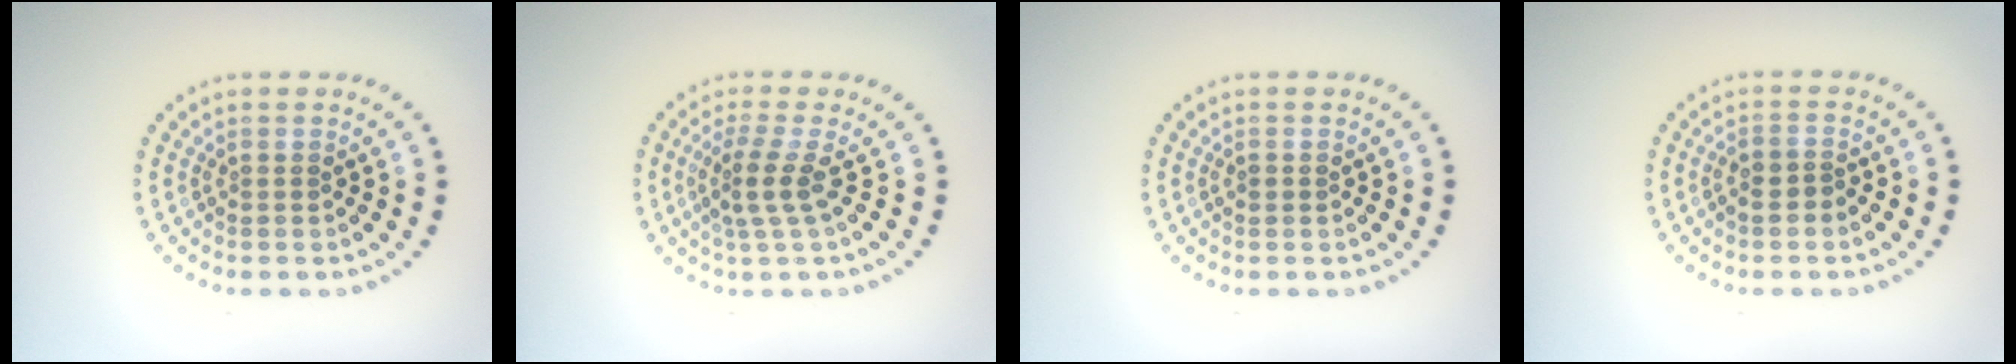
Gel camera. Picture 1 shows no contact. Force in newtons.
{"total": 2.7, "press": 1.9, "slide": 1.9}
{"total": 0.6, "press": 0.6, "slide": 0.2}
{"total": 1.6, "press": 1.4, "slide": 0.6}